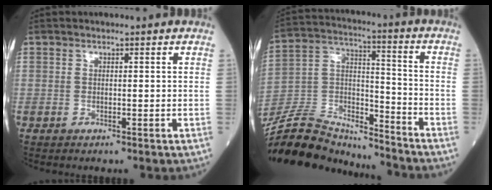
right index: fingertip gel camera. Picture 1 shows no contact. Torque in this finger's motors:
{"motor_torque": [0.01, -0.89, -0.05, -0.05]}